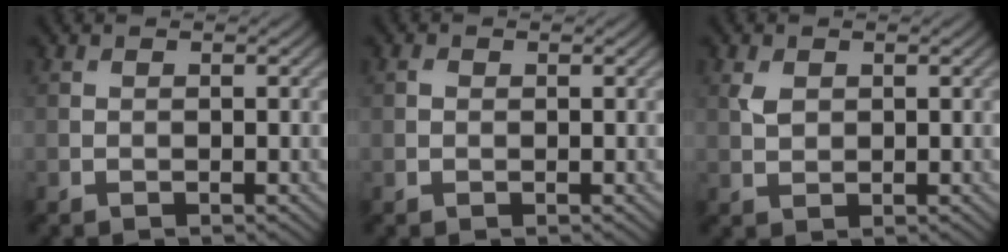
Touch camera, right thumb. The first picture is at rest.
{"total": 0.6, "force": [0.1, 0.5, 0.3], "torque": [-0.004, -0.002, 0.001]}
{"total": 1.9, "force": [0.7, 1.3, 1.2], "torque": [-0.033, 0.000, 0.016]}